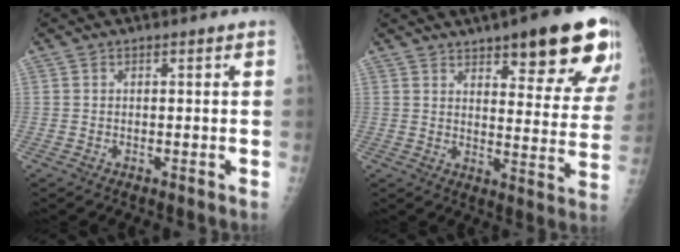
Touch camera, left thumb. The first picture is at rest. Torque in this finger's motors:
{"motor_torque": [-0.07, 0.55, -0.06, -0.06, 0.18]}